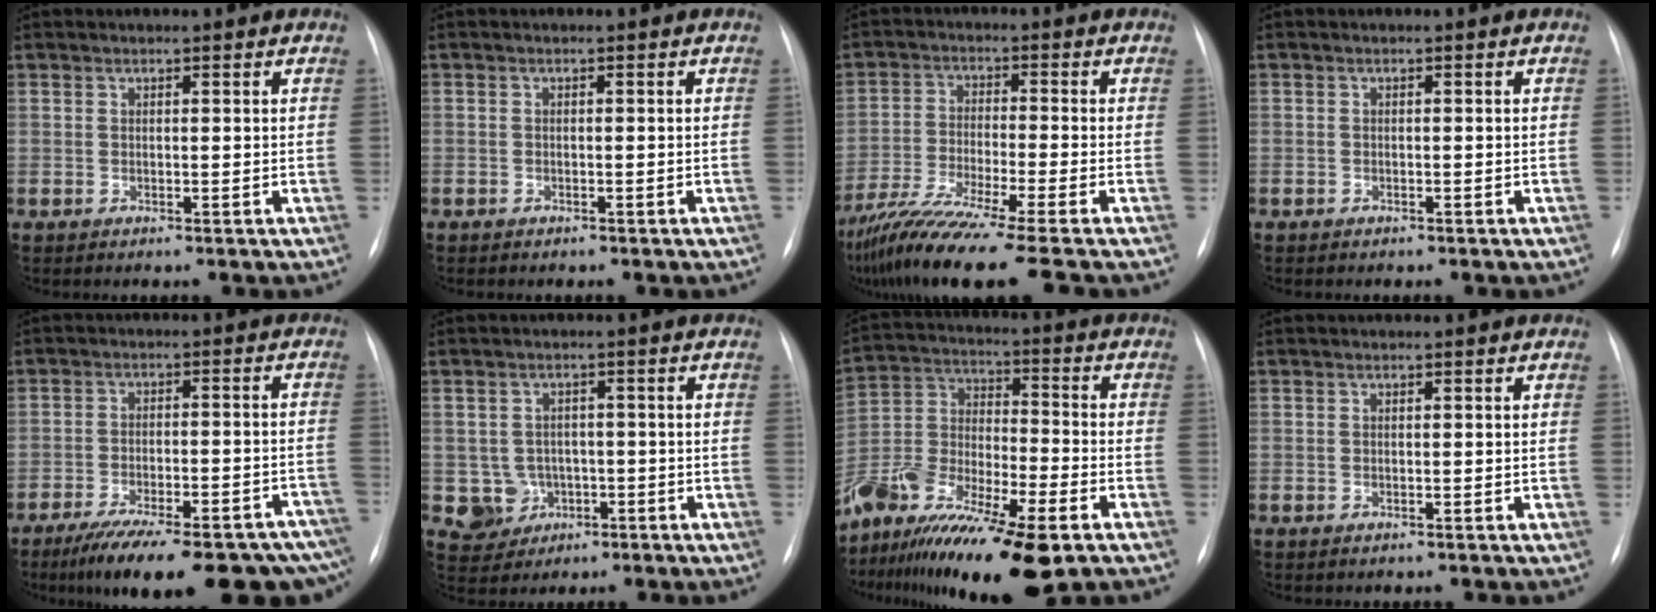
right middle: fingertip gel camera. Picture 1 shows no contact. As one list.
[{"total": 0.9, "force": [-0.7, 0.5, 0.2], "torque": [-0.008, 0.000, -0.008]}, {"total": 13.9, "force": [-11.0, -1.4, 8.5], "torque": [-0.165, -0.043, -0.189]}, {"total": 0.9, "force": [-0.7, 0.5, 0.2], "torque": [-0.008, 0.000, -0.008]}, {"total": 24.4, "force": [-18.8, 5.3, 14.6], "torque": [-0.161, -0.002, -0.249]}, {"total": 5.0, "force": [-1.2, 4.8, 0.6], "torque": [-0.005, 0.011, -0.010]}, {"total": 19.4, "force": [-13.5, 3.7, 13.5], "torque": [-0.282, -0.021, -0.246]}, {"total": 0.0}]